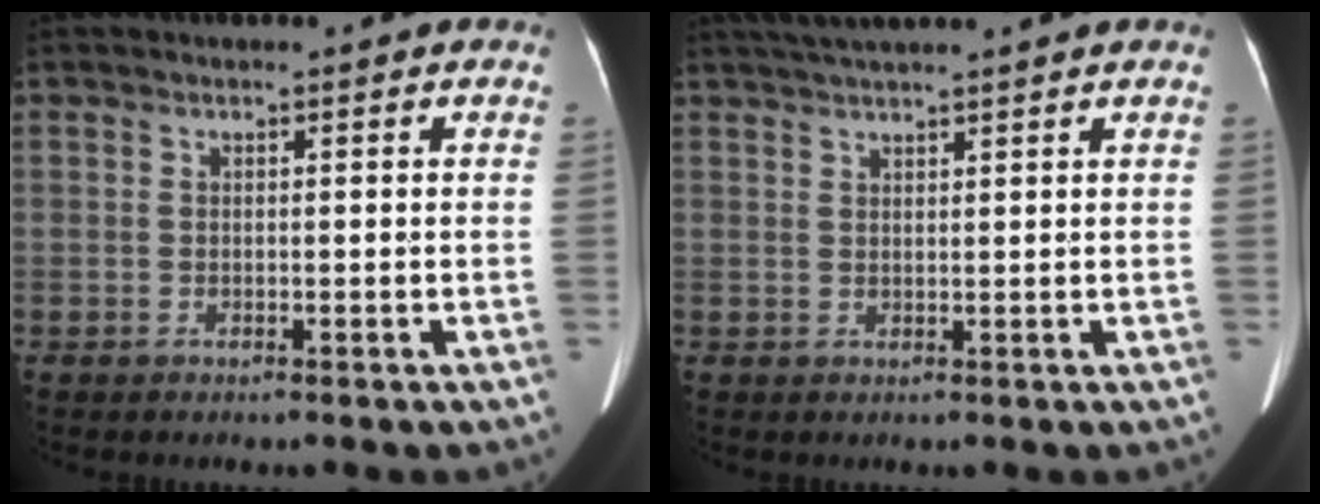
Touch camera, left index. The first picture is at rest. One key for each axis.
{"total": 6.2, "fx": 5.3, "fy": -1.1, "fz": 3.0, "tx": -0.047, "ty": 0.030, "tz": 0.085}